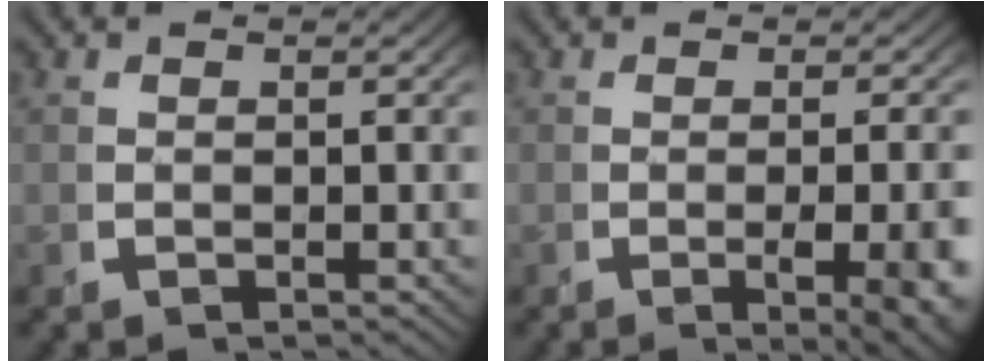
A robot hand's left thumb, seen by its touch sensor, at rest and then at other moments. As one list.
[{"total": 5.6, "force": [-1.5, 1.8, 5.0], "torque": [-0.073, -0.017, -0.015]}]